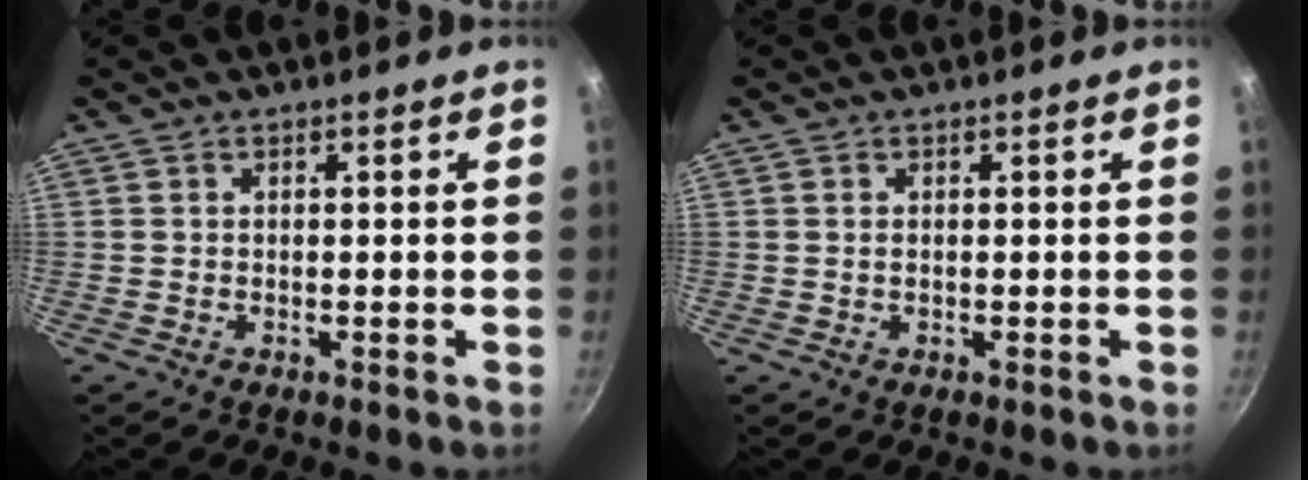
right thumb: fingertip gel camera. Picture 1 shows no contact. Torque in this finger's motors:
{"motor_torque": [-0.16, 0.13, 0.25, 0.56, 0.05]}